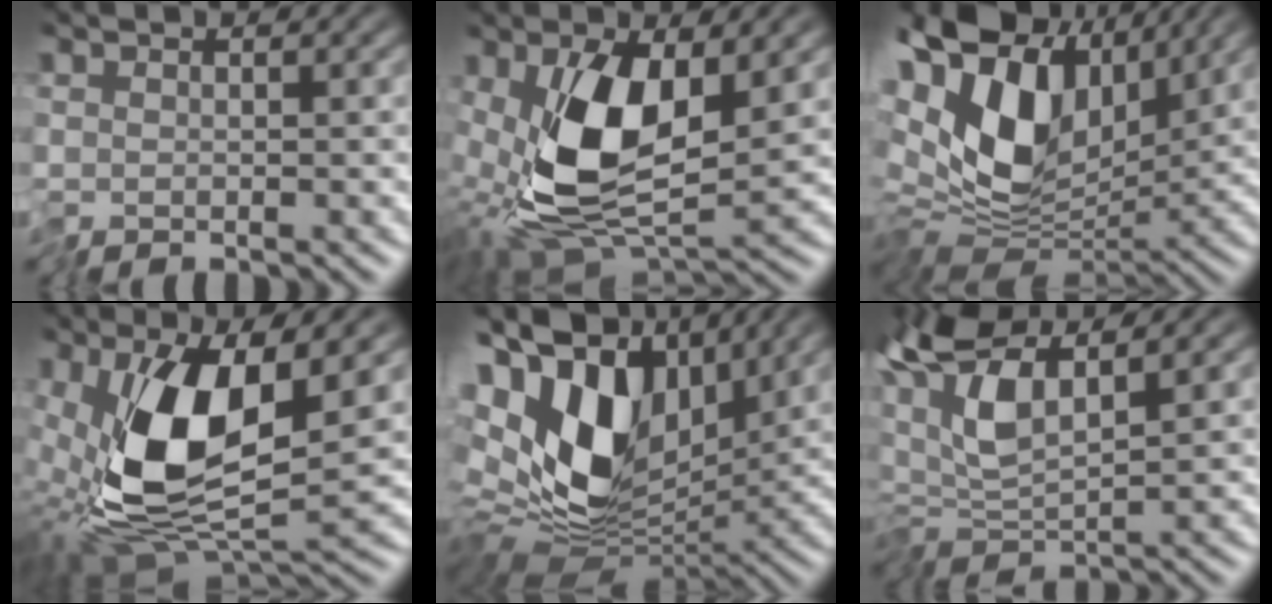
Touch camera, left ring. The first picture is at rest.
{"total": 8.4, "force": [0.8, 3.8, 7.5], "torque": [-0.161, -0.016, 0.018]}
{"total": 12.8, "force": [2.4, 8.0, 9.6], "torque": [-0.193, -0.002, 0.042]}
{"total": 10.0, "force": [1.5, 4.2, 8.9], "torque": [-0.194, -0.019, 0.034]}
{"total": 14.2, "force": [2.6, 9.1, 10.5], "torque": [-0.211, -0.006, 0.057]}
{"total": 7.2, "force": [2.3, 2.7, 6.3], "torque": [-0.145, 0.011, 0.035]}